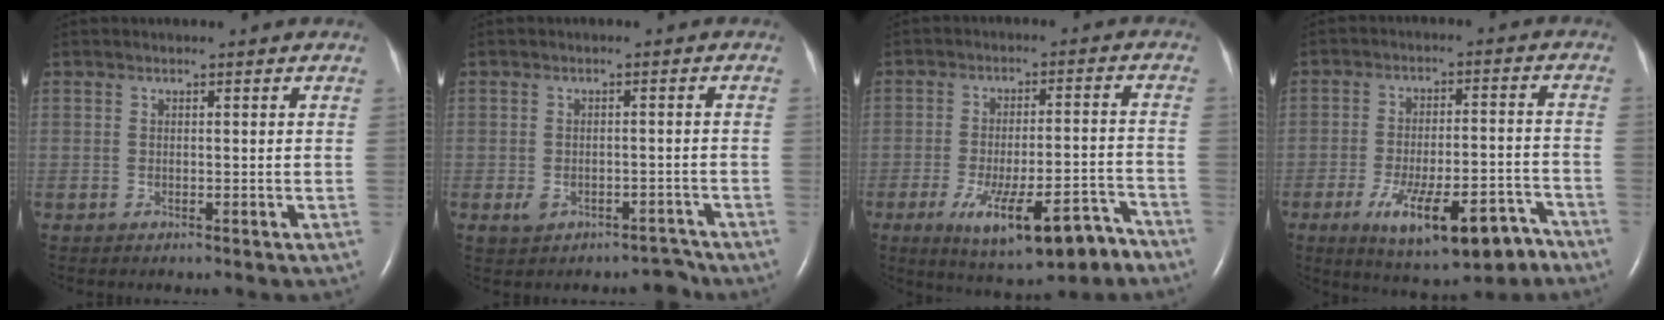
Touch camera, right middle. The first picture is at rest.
{"total": 3.1, "force": [-2.2, 1.9, 1.2], "torque": [-0.019, 0.012, -0.025]}
{"total": 13.4, "force": [-8.1, 3.1, 10.2], "torque": [-0.155, 0.001, -0.115]}
{"total": 13.9, "force": [-8.3, 3.9, 10.4], "torque": [-0.161, 0.003, -0.118]}